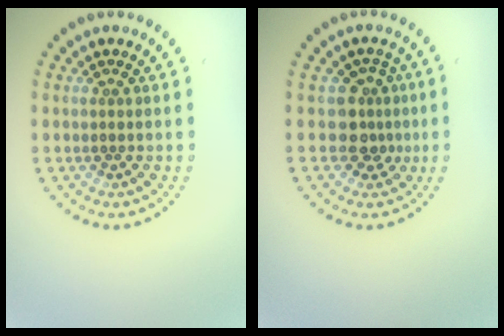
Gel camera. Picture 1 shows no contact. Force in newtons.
{"total": 2.7, "press": 2.0, "slide": 1.8}